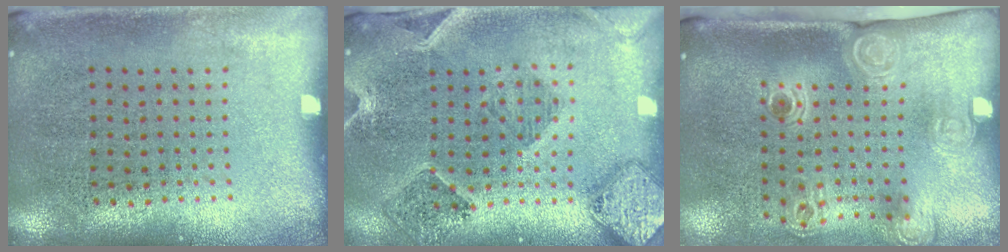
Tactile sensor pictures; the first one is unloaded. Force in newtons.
{"total": 1.5, "press": 1.4, "slide": 0.4}
{"total": 2.4, "press": 1.7, "slide": 1.7}